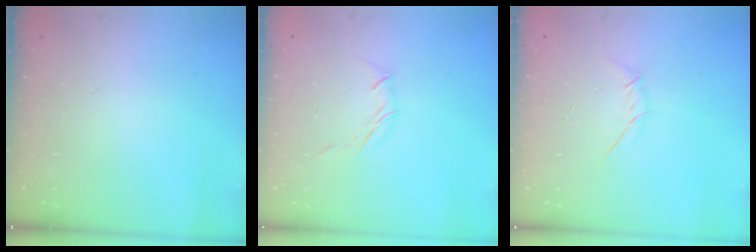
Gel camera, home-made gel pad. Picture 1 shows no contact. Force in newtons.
{"total": 3.9, "press": 3.7, "slide": 1.0}
{"total": 4.2, "press": 4.1, "slide": 1.1}